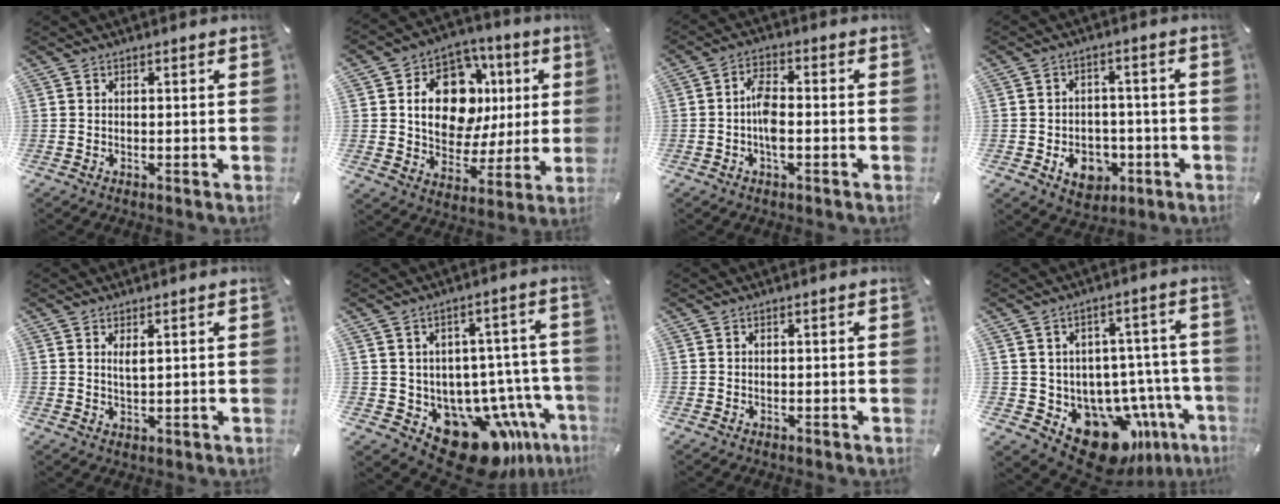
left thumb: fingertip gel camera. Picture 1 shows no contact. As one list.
[{"total": 16.1, "force": [4.0, 12.1, 9.8], "torque": [-0.142, -0.013, 0.081]}, {"total": 5.5, "force": [-1.1, 2.5, 4.8], "torque": [-0.096, 0.007, -0.021]}, {"total": 8.7, "force": [-3.0, 6.8, 4.5], "torque": [-0.066, 0.015, -0.053]}, {"total": 2.2, "force": [1.1, 0.7, 1.7], "torque": [-0.029, -0.003, 0.018]}, {"total": 17.1, "force": [-8.8, 11.0, 9.5], "torque": [-0.111, 0.030, -0.122]}, {"total": 0.0}, {"total": 14.9, "force": [-7.7, 10.0, 7.9], "torque": [-0.108, 0.030, -0.110]}]